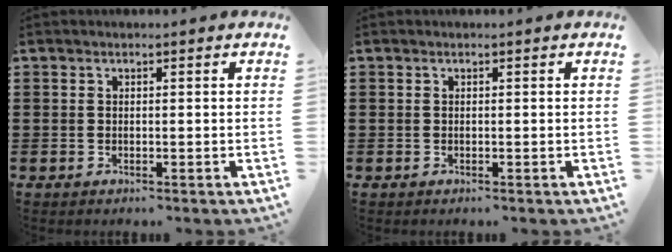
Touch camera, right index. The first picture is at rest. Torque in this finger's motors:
{"motor_torque": [1.15, 0.68, 0.06, 0.01]}